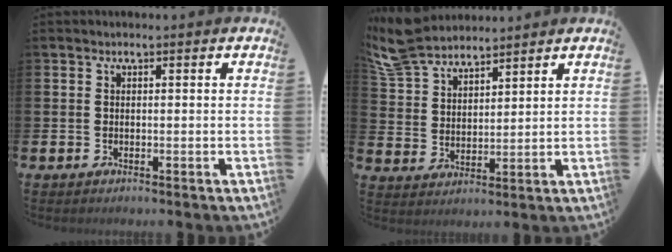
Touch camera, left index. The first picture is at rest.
{"total": 7.4, "force": [6.9, 2.0, 1.5], "torque": [-0.064, -0.025, 0.131]}